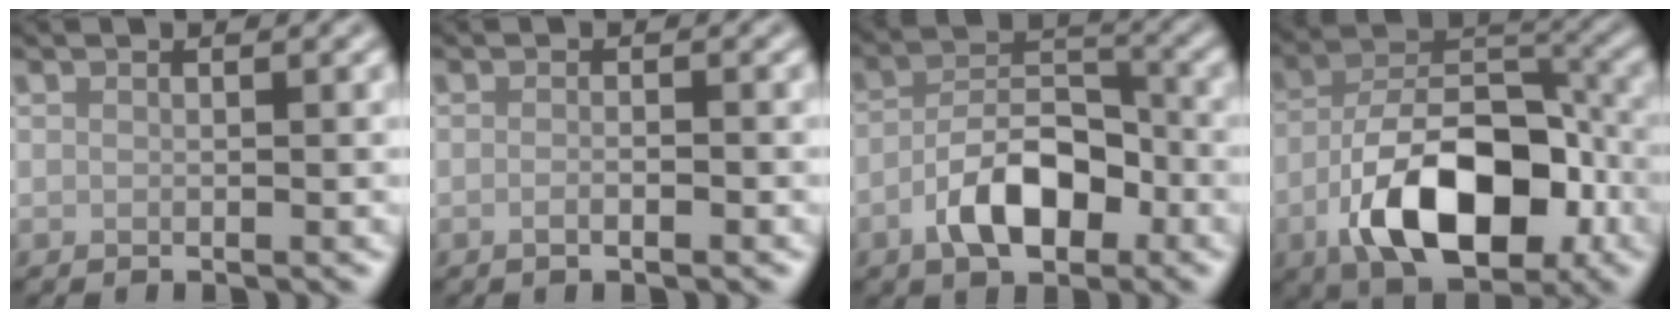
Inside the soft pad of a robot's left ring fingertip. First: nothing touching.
{"total": 1.4, "force": [-0.5, 0.5, 1.2], "torque": [-0.008, 0.000, -0.010]}
{"total": 6.3, "force": [-2.7, 3.3, 4.6], "torque": [-0.079, 0.008, -0.053]}
{"total": 11.7, "force": [-4.9, 6.2, 8.7], "torque": [-0.156, -0.002, -0.085]}